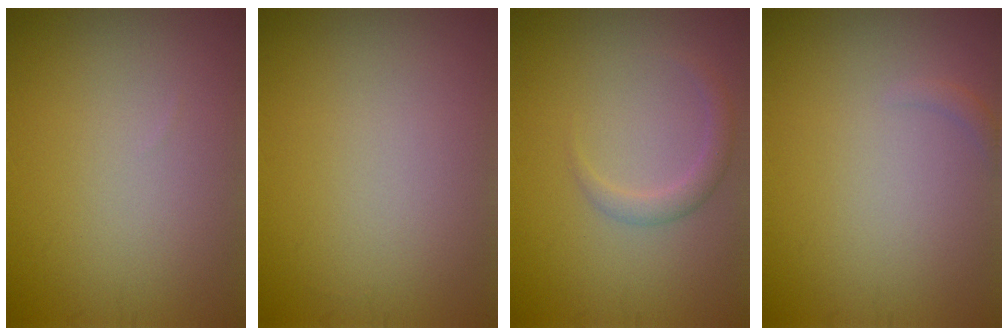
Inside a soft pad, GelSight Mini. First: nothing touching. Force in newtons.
{"total": 0.0}
{"total": 1.6, "press": 1.6, "slide": 0.1}
{"total": 0.7, "press": 0.7, "slide": 0.2}